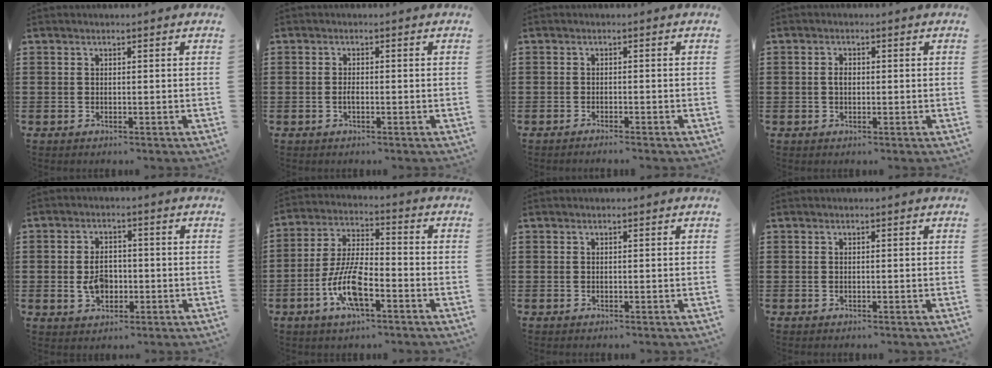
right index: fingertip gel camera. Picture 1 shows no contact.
{"total": 1.1, "force": [-0.3, 0.4, 1.0], "torque": [-0.019, -0.003, -0.005]}
{"total": 1.2, "force": [-1.1, -0.2, 0.1], "torque": [-0.004, -0.001, -0.023]}
{"total": 1.5, "force": [0.0, 0.9, 1.2], "torque": [-0.024, 0.004, -0.002]}
{"total": 4.6, "force": [-0.7, 3.1, 3.4], "torque": [-0.065, 0.000, -0.015]}
{"total": 9.9, "force": [-4.0, 3.5, 8.4], "torque": [-0.190, -0.007, -0.076]}
{"total": 0.0}
{"total": 0.0}